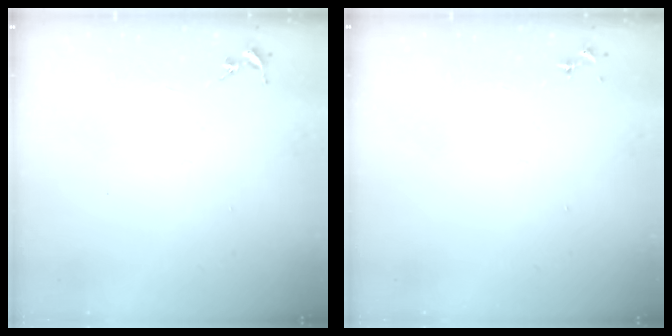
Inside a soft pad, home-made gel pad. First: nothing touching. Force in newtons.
{"total": 0.0}